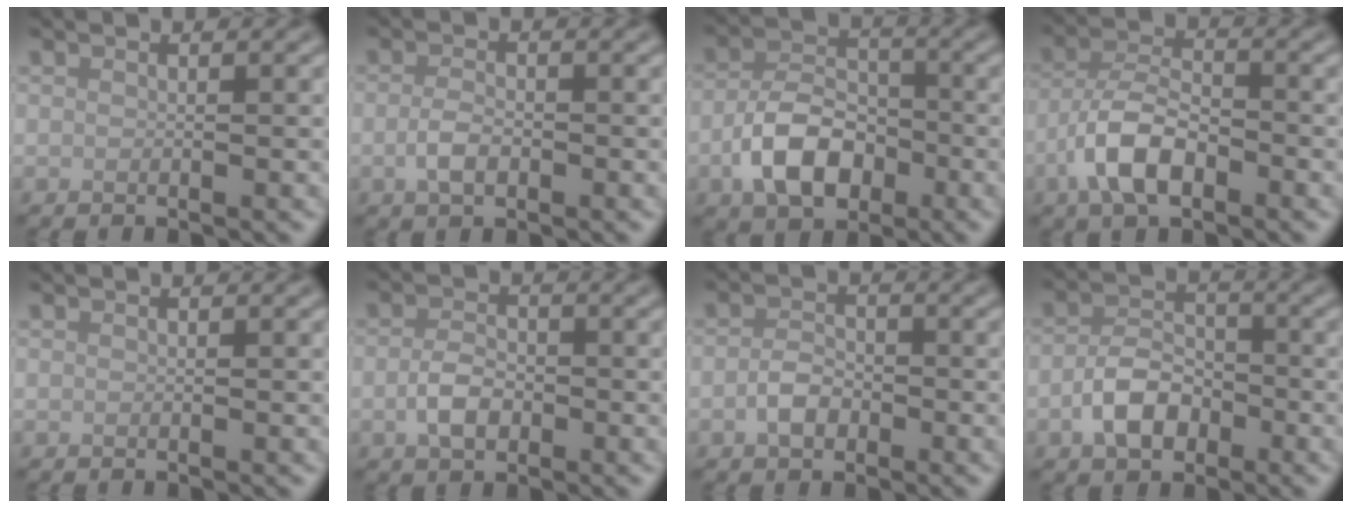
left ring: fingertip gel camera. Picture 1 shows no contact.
{"total": 2.2, "force": [-0.7, 1.2, 1.7], "torque": [-0.035, 0.000, -0.015]}
{"total": 6.3, "force": [-2.5, 4.0, 4.2], "torque": [-0.077, 0.002, -0.050]}
{"total": 5.6, "force": [-2.7, 2.7, 4.2], "torque": [-0.079, 0.008, -0.060]}
{"total": 0.0}
{"total": 2.9, "force": [-0.8, 1.9, 2.1], "torque": [-0.044, 0.001, -0.019]}
{"total": 2.4, "force": [-0.9, 1.6, 1.5], "torque": [-0.031, 0.004, -0.022]}
{"total": 4.4, "force": [-1.9, 2.8, 2.8], "torque": [-0.051, 0.006, -0.040]}